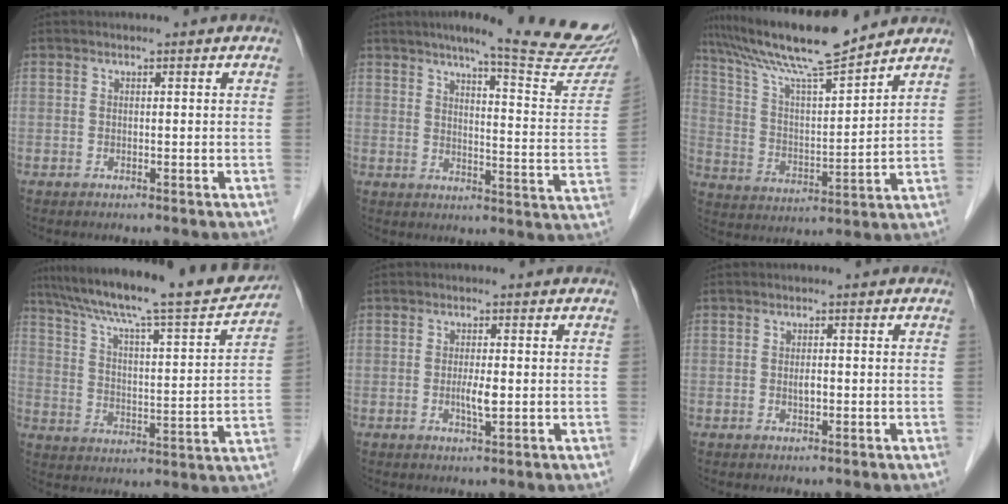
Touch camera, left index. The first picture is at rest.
{"total": 20.6, "force": [18.0, 0.3, 10.2], "torque": [-0.129, -0.066, 0.215]}
{"total": 14.2, "force": [12.5, -0.2, 6.8], "torque": [-0.133, 0.009, 0.225]}
{"total": 23.0, "force": [19.9, 1.8, 11.2], "torque": [-0.190, -0.005, 0.286]}
{"total": 2.5, "force": [-0.3, 0.3, 2.5], "torque": [-0.050, -0.004, -0.003]}
{"total": 1.1, "force": [-0.1, 0.4, 1.0], "torque": [-0.020, 0.000, -0.001]}